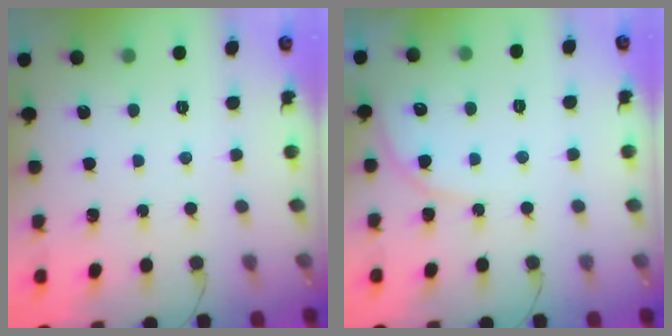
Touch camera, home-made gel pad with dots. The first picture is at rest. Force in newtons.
{"total": 6.7, "press": 6.7, "slide": 0.3}